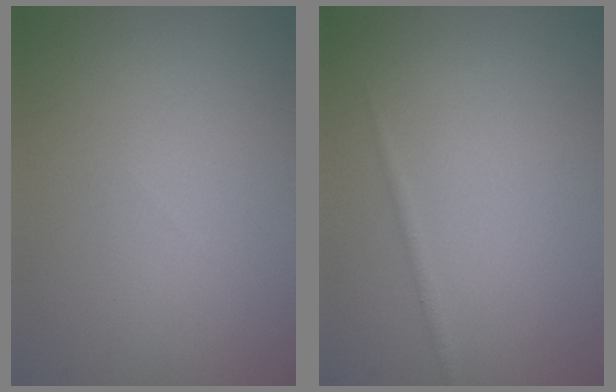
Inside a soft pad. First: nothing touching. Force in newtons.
{"total": 0.7, "press": 0.7, "slide": 0.1}